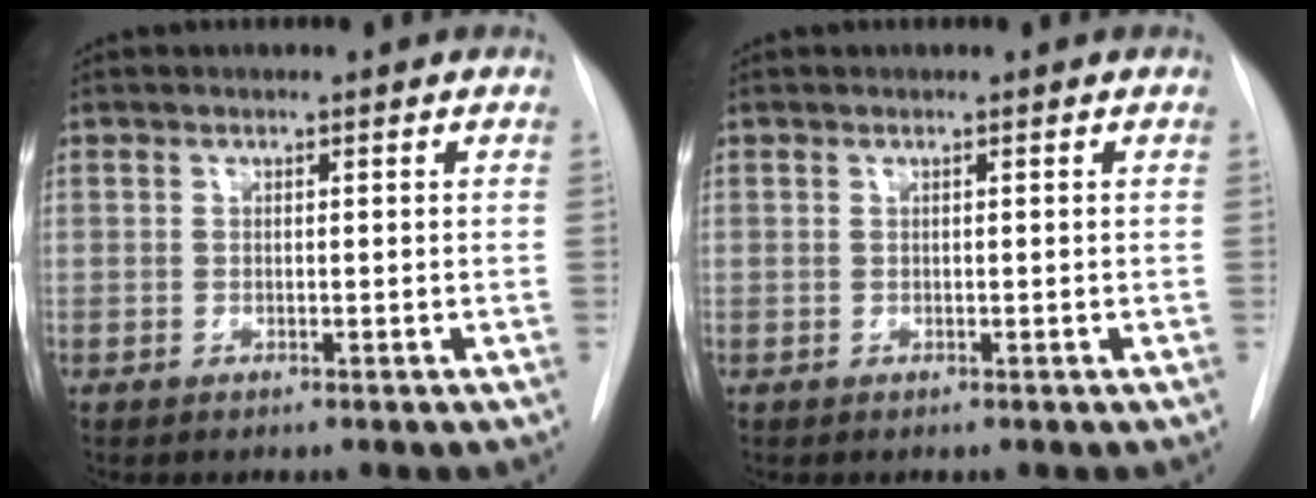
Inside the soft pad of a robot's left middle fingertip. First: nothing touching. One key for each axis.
{"total": 0.0}